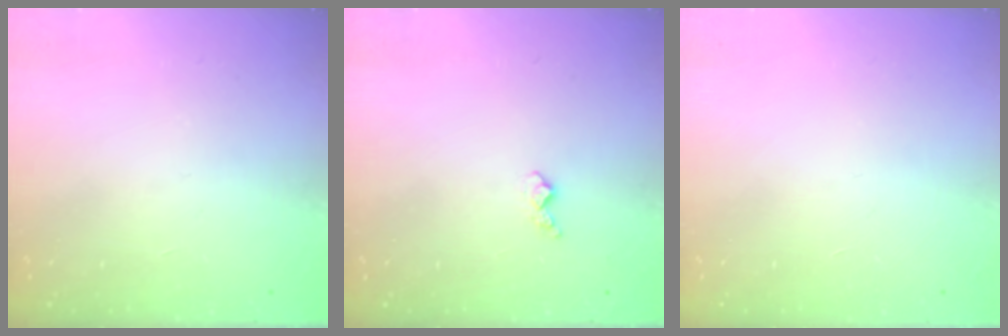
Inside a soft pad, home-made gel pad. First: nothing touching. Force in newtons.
{"total": 3.9, "press": 3.8, "slide": 0.4}
{"total": 0.0}